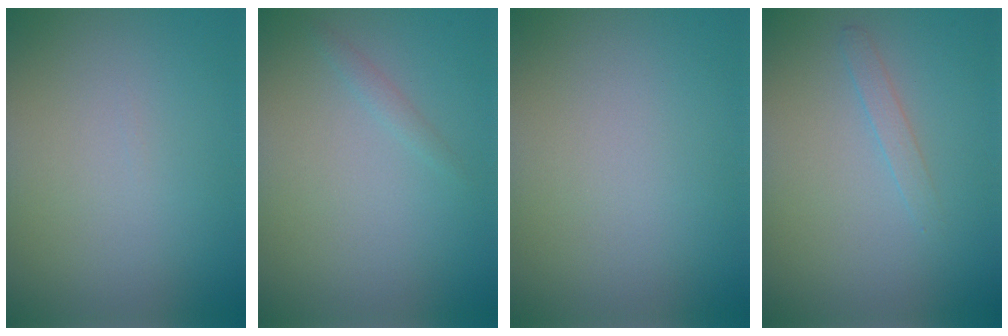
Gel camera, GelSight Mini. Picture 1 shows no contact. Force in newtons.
{"total": 0.7, "press": 0.7, "slide": 0.0}
{"total": 0.0}
{"total": 1.0, "press": 1.0, "slide": 0.1}